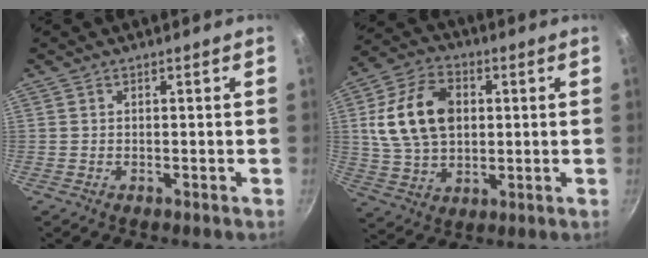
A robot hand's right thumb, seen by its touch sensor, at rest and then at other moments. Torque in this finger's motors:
{"motor_torque": [-1.16, 1.57, 0.80, -0.53, 0.22]}